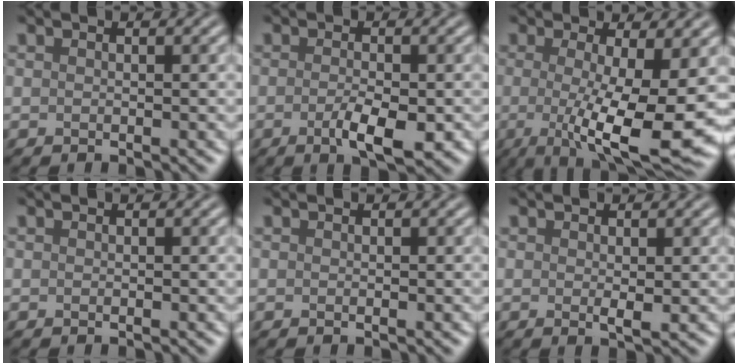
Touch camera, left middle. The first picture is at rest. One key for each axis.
{"total": 3.6, "fx": -1.2, "fy": 1.0, "fz": 3.2, "tx": -0.061, "ty": -0.007, "tz": -0.019}
{"total": 11.0, "fx": -1.2, "fy": 2.7, "fz": 10.6, "tx": -0.144, "ty": -0.022, "tz": -0.018}
{"total": 0.0}
{"total": 0.0}
{"total": 1.0, "fx": 0.2, "fy": 0.2, "fz": 1.0, "tx": -0.017, "ty": -0.004, "tz": 0.001}